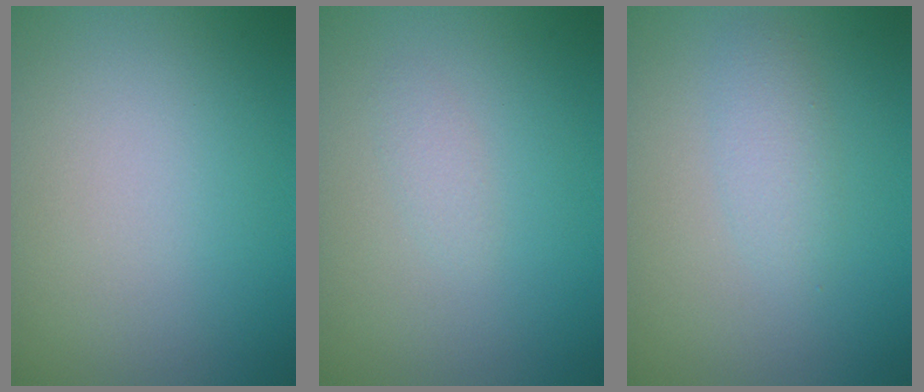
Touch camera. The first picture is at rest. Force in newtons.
{"total": 0.8, "press": 0.8, "slide": 0.1}
{"total": 1.8, "press": 1.8, "slide": 0.0}